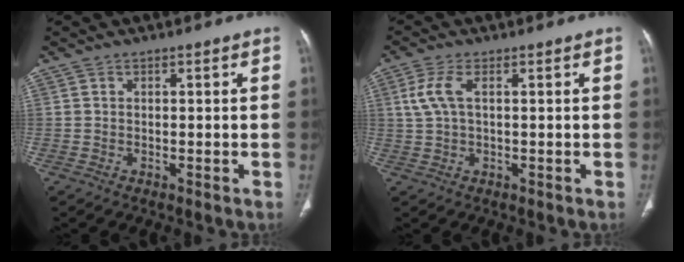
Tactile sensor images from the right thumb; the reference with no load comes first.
{"total": 4.4, "force": [1.1, 1.8, 3.9], "torque": [-0.109, 0.012, 0.023]}